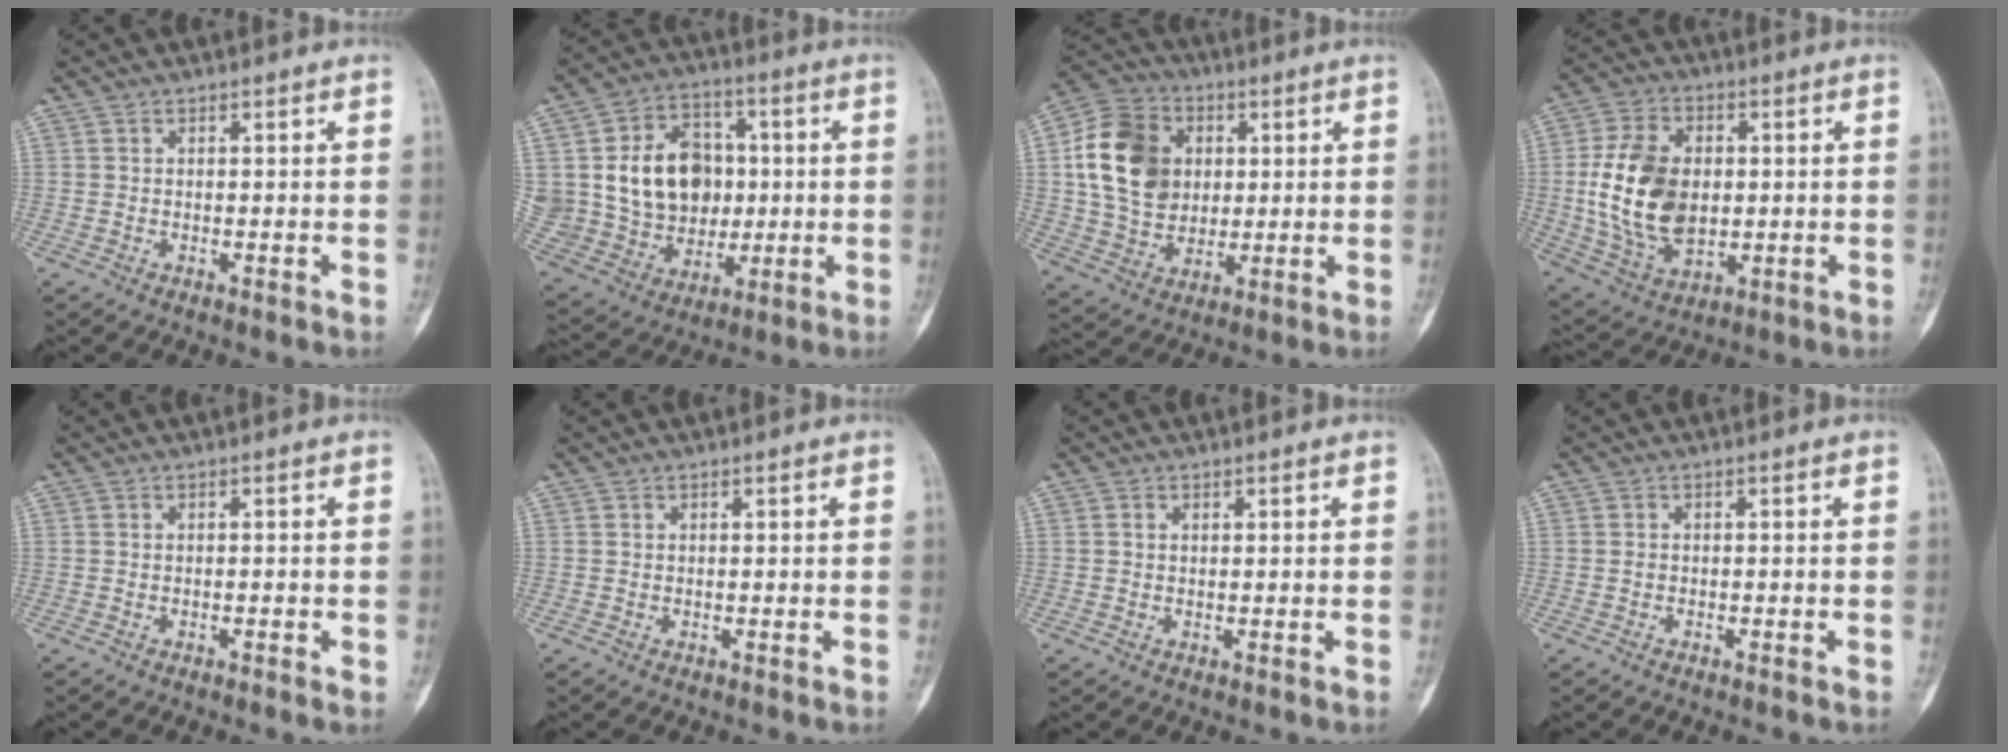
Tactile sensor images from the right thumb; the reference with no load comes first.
{"total": 20.5, "force": [2.1, 16.2, 12.5], "torque": [-0.189, 0.018, 0.059]}
{"total": 17.1, "force": [2.8, 13.5, 10.3], "torque": [-0.165, 0.006, 0.049]}
{"total": 17.3, "force": [0.2, 11.6, 12.8], "torque": [-0.218, -0.002, 0.016]}
{"total": 0.8, "force": [-0.3, 0.4, 0.6], "torque": [-0.005, 0.001, -0.006]}
{"total": 0.0}
{"total": 0.5, "force": [0.1, 0.5, 0.2], "torque": [0.003, 0.001, 0.002]}
{"total": 0.6, "force": [-0.4, 0.4, 0.3], "torque": [-0.003, 0.002, -0.009]}